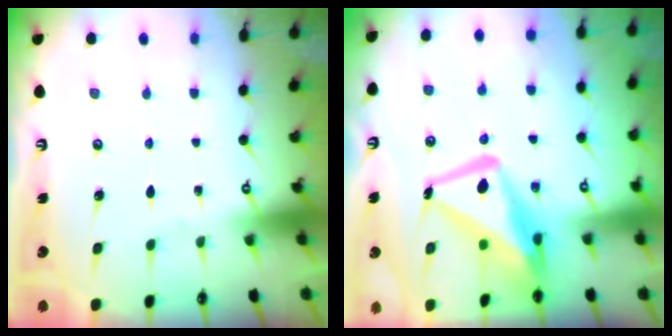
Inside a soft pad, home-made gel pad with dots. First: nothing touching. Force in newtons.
{"total": 15.3, "press": 15.2, "slide": 1.7}